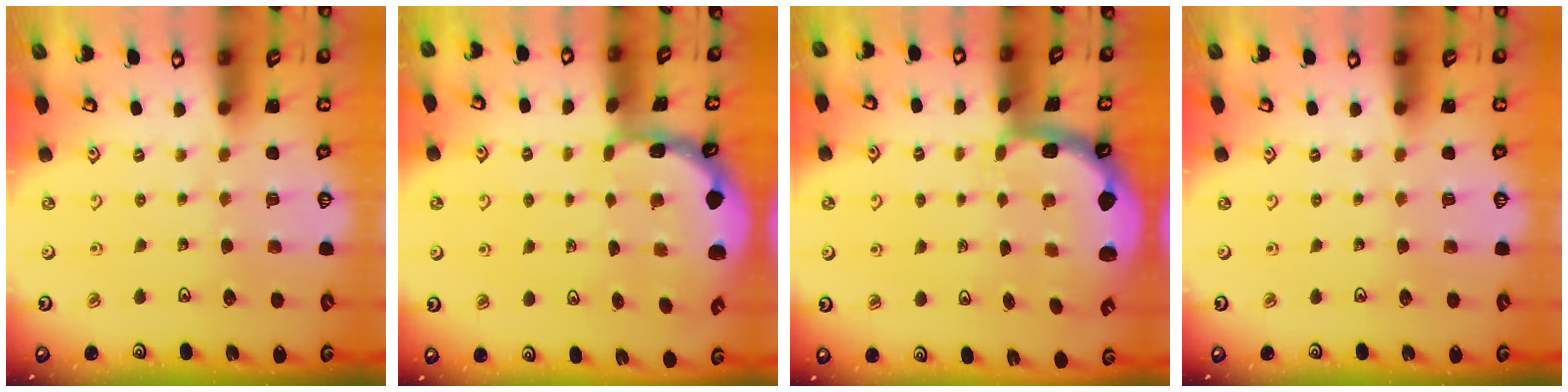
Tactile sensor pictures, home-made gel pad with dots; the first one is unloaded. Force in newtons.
{"total": 1.0, "press": 1.0, "slide": 0.2}
{"total": 2.4, "press": 2.1, "slide": 1.2}
{"total": 0.0}